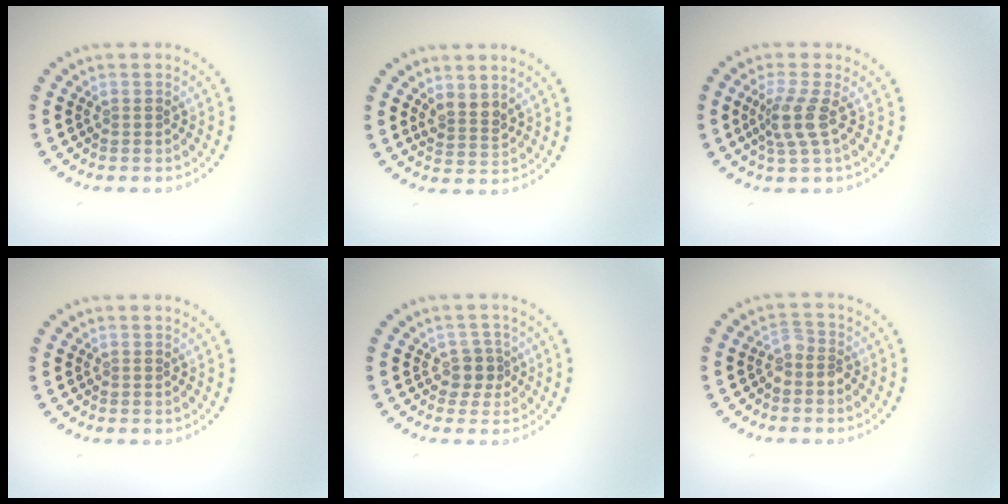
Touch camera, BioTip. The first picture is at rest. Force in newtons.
{"total": 2.1, "press": 1.7, "slide": 1.2}
{"total": 2.7, "press": 2.0, "slide": 1.8}
{"total": 0.0}
{"total": 2.0, "press": 1.6, "slide": 1.1}
{"total": 1.6, "press": 1.3, "slide": 0.9}